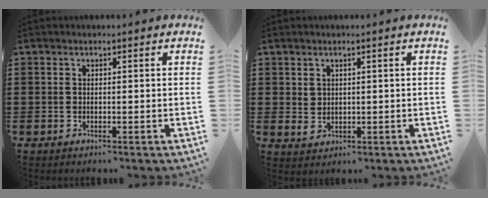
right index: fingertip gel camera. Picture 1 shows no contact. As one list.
[{"total": 1.9, "force": [1.0, 1.5, 0.6], "torque": [-0.017, 0.008, 0.019]}]